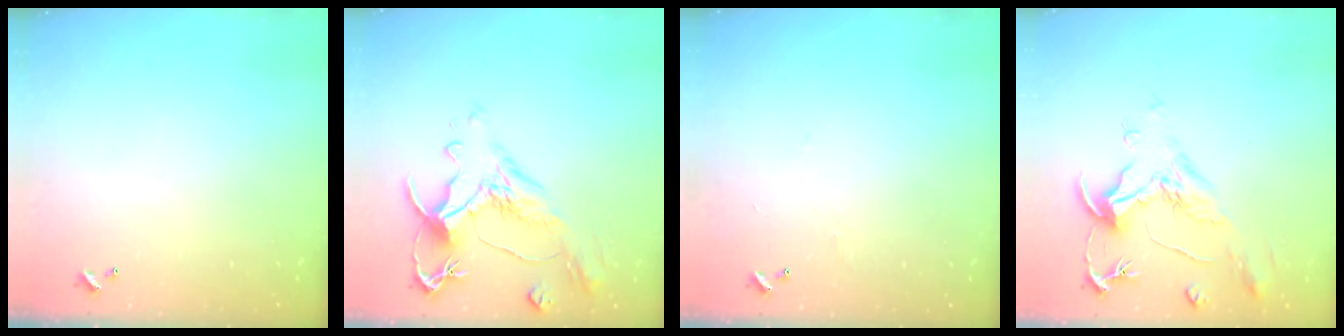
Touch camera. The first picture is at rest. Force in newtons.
{"total": 1.5, "press": 0.1, "slide": 1.5}
{"total": 0.8, "press": 0.7, "slide": 0.4}
{"total": 2.2, "press": 1.7, "slide": 1.4}